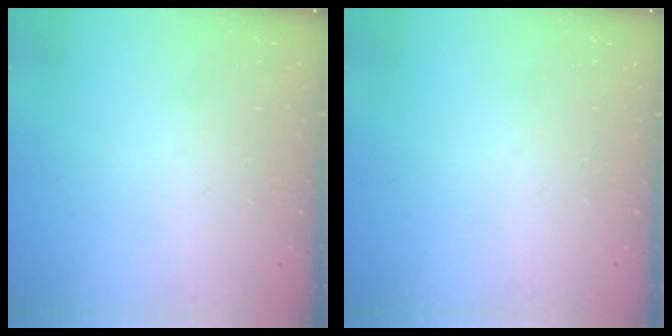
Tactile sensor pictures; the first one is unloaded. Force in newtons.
{"total": 0.0}